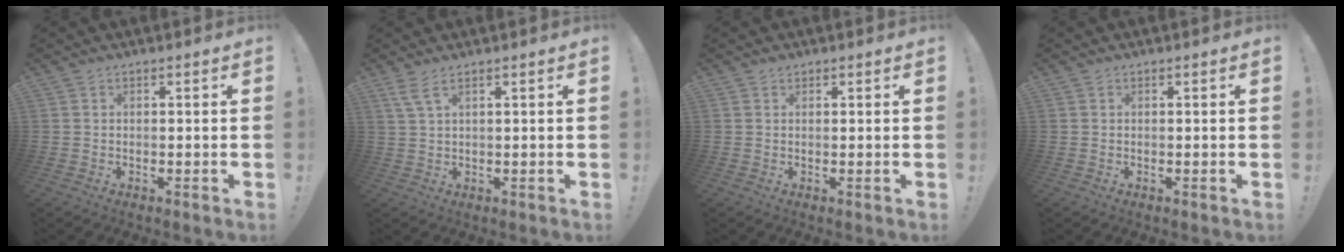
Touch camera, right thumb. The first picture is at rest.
{"total": 3.8, "force": [2.3, 0.6, 3.0], "torque": [-0.064, -0.005, 0.042]}
{"total": 0.9, "force": [0.7, 0.5, 0.2], "torque": [0.001, -0.001, 0.012]}
{"total": 0.0}